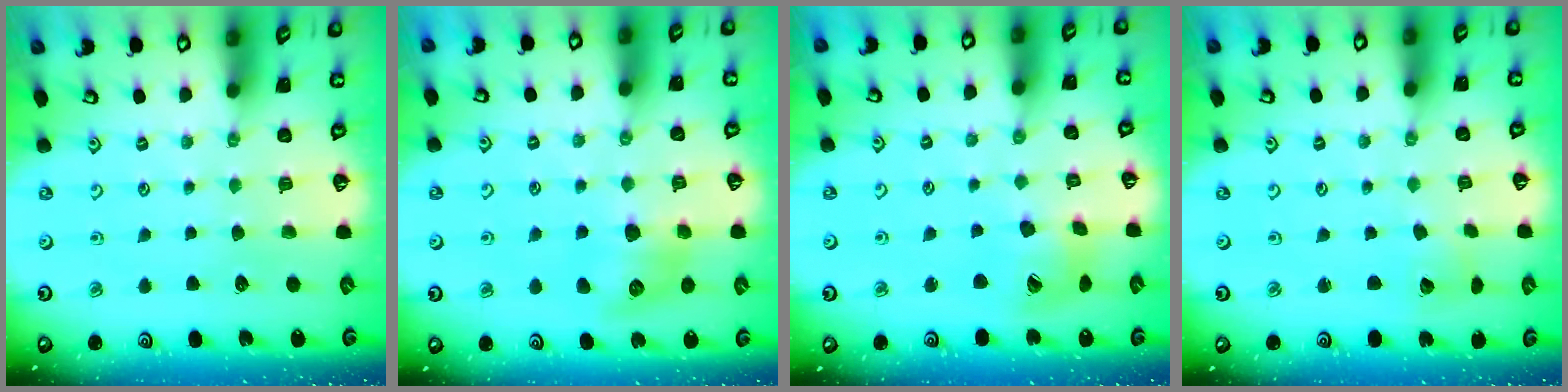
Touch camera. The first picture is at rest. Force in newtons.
{"total": 9.8, "press": 9.8, "slide": 0.2}
{"total": 14.0, "press": 13.9, "slide": 1.8}
{"total": 2.5, "press": 2.5, "slide": 0.3}